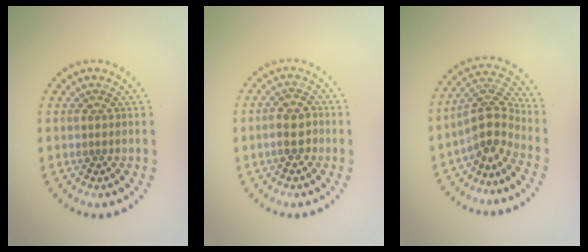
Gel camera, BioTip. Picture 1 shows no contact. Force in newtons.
{"total": 2.3, "press": 2.2, "slide": 0.7}
{"total": 3.7, "press": 2.8, "slide": 2.3}